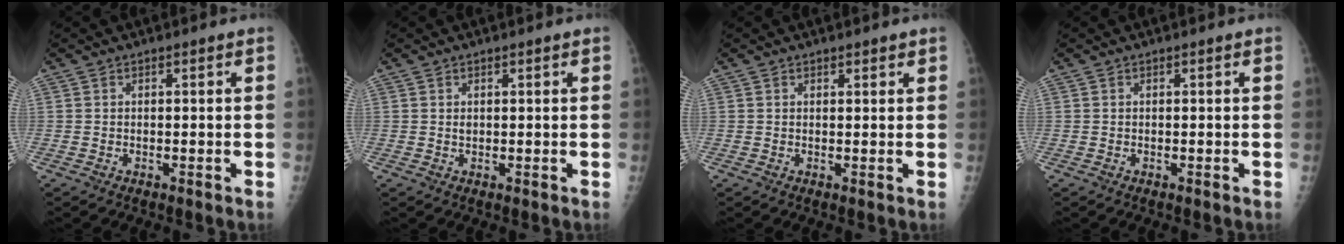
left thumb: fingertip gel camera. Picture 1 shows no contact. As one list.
[{"total": 0.9, "force": [0.3, 0.7, 0.5], "torque": [-0.005, -0.001, 0.007]}, {"total": 1.1, "force": [0.8, 0.5, 0.5], "torque": [0.000, -0.005, 0.009]}, {"total": 0.0}]